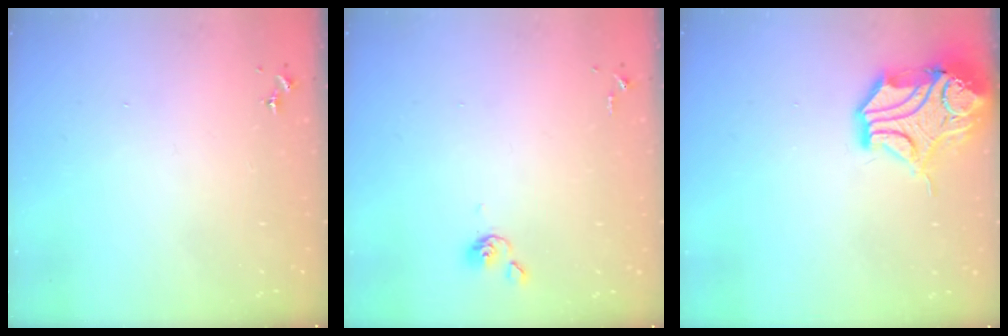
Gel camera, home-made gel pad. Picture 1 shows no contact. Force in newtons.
{"total": 3.8, "press": 3.7, "slide": 0.8}
{"total": 15.9, "press": 15.8, "slide": 2.3}